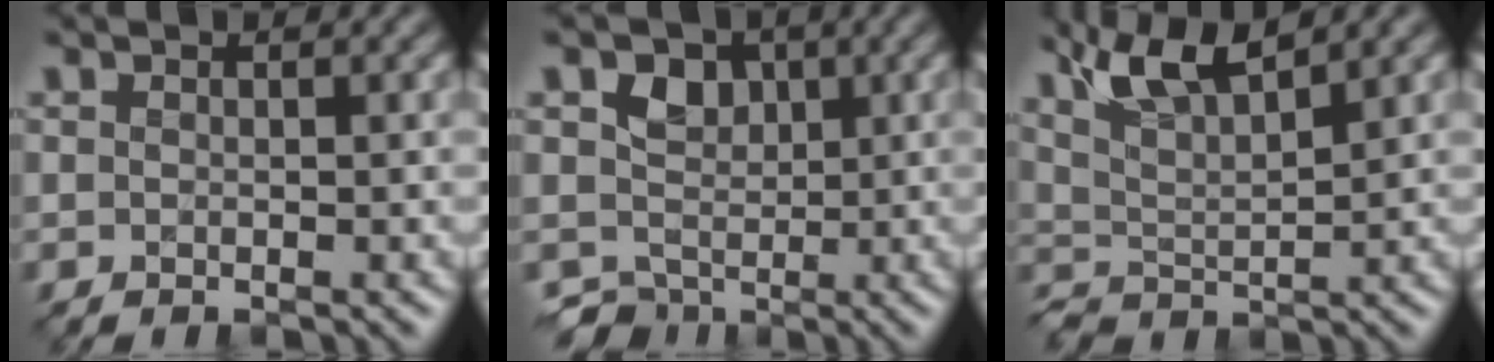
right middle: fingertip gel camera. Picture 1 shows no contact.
{"total": 3.9, "force": [0.4, 3.5, 1.7], "torque": [-0.027, -0.006, 0.005]}
{"total": 5.6, "force": [4.1, 1.4, 3.6], "torque": [-0.072, 0.013, 0.078]}